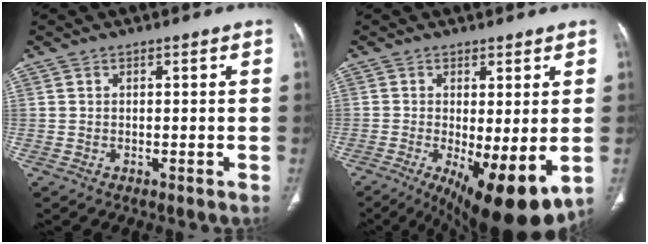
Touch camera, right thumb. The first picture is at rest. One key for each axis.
{"total": 13.5, "fx": -3.6, "fy": 4.2, "fz": 12.3, "tx": -0.176, "ty": -0.026, "tz": -0.039}